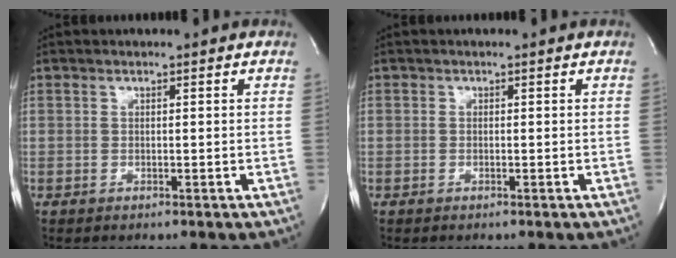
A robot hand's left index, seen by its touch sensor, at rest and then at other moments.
{"total": 0.0}